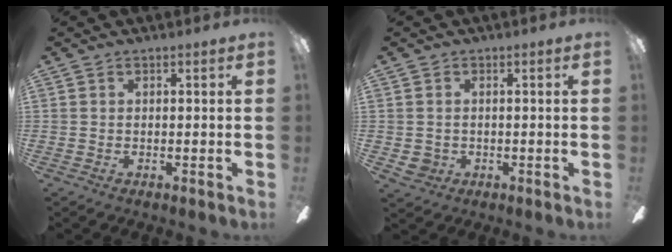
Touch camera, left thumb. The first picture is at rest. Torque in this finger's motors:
{"motor_torque": [-0.01, 0.01, -0.22, 0.11, 0.00]}